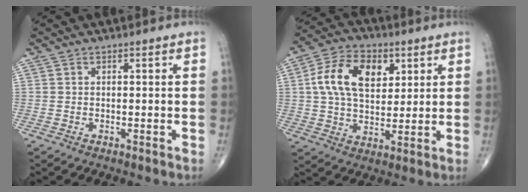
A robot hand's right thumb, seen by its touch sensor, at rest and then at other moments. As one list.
[{"total": 13.7, "force": [3.8, 8.7, 9.9], "torque": [-0.153, 0.001, 0.065]}]